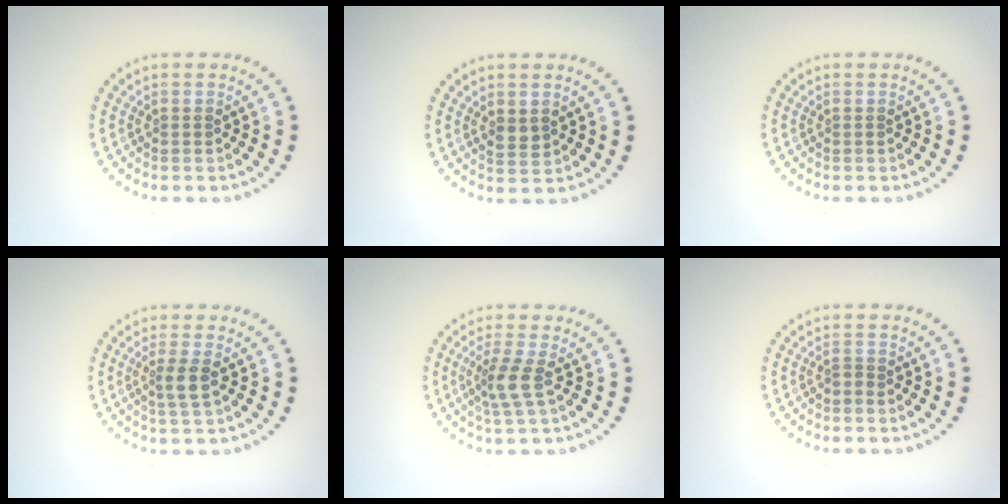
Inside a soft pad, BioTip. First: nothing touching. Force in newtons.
{"total": 1.5, "press": 1.4, "slide": 0.4}
{"total": 0.0}
{"total": 1.9, "press": 1.6, "slide": 1.0}
{"total": 2.4, "press": 1.8, "slide": 1.5}
{"total": 0.6, "press": 0.3, "slide": 0.5}